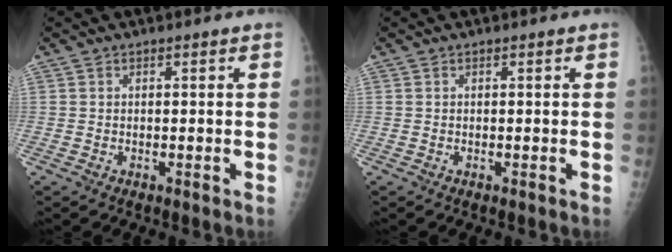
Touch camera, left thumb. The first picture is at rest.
{"total": 0.0}